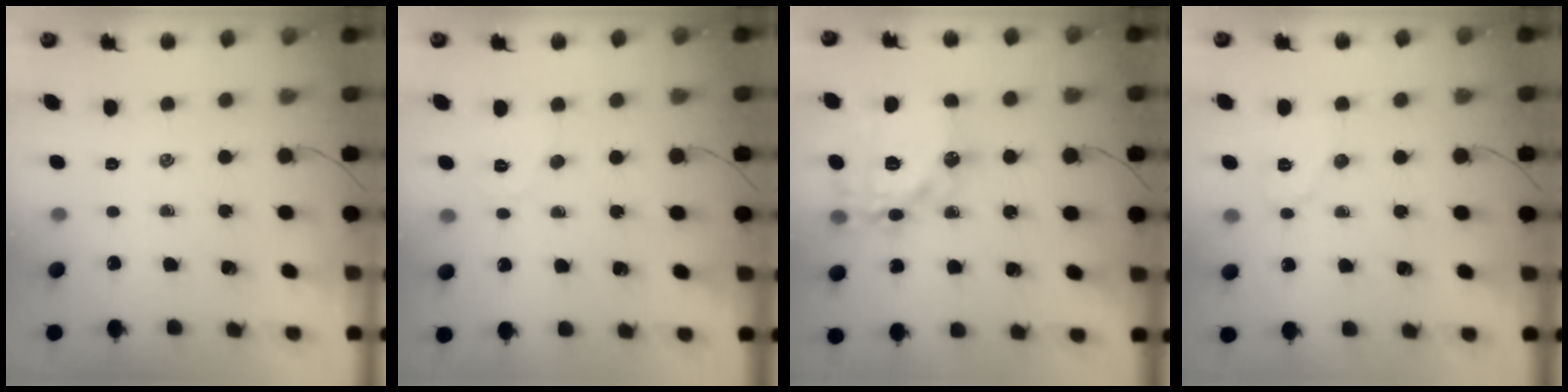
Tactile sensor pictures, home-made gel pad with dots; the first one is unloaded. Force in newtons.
{"total": 4.4, "press": 4.3, "slide": 1.0}
{"total": 19.7, "press": 19.6, "slide": 2.6}
{"total": 7.3, "press": 7.3, "slide": 0.7}